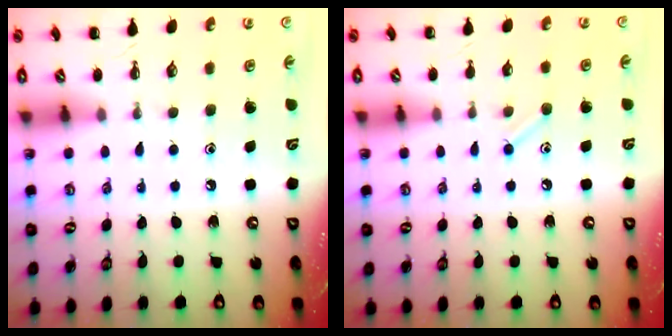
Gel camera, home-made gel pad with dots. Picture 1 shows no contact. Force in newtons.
{"total": 6.6, "press": 6.4, "slide": 1.7}